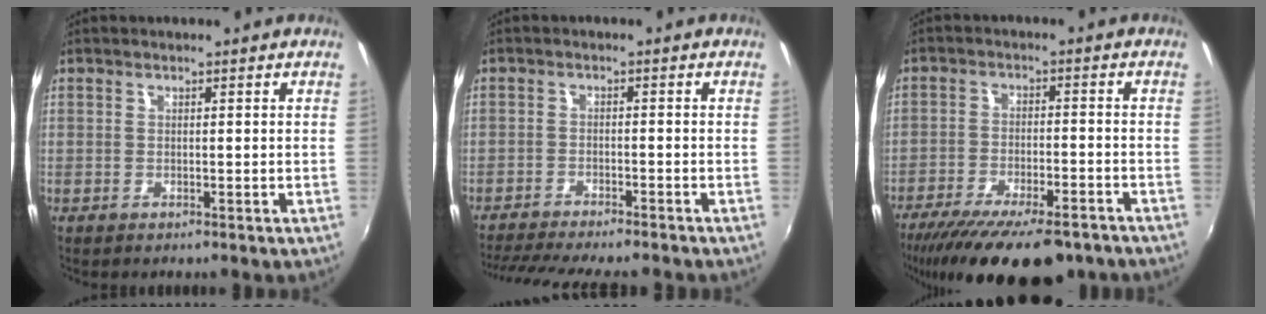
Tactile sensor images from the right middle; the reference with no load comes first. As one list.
[{"total": 12.5, "force": [-11.1, 1.1, 5.7], "torque": [-0.123, -0.025, -0.171]}, {"total": 19.6, "force": [-15.1, 5.7, 11.1], "torque": [-0.211, -0.047, -0.223]}]